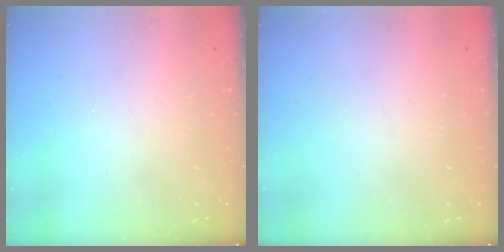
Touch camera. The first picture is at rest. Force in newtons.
{"total": 0.0}